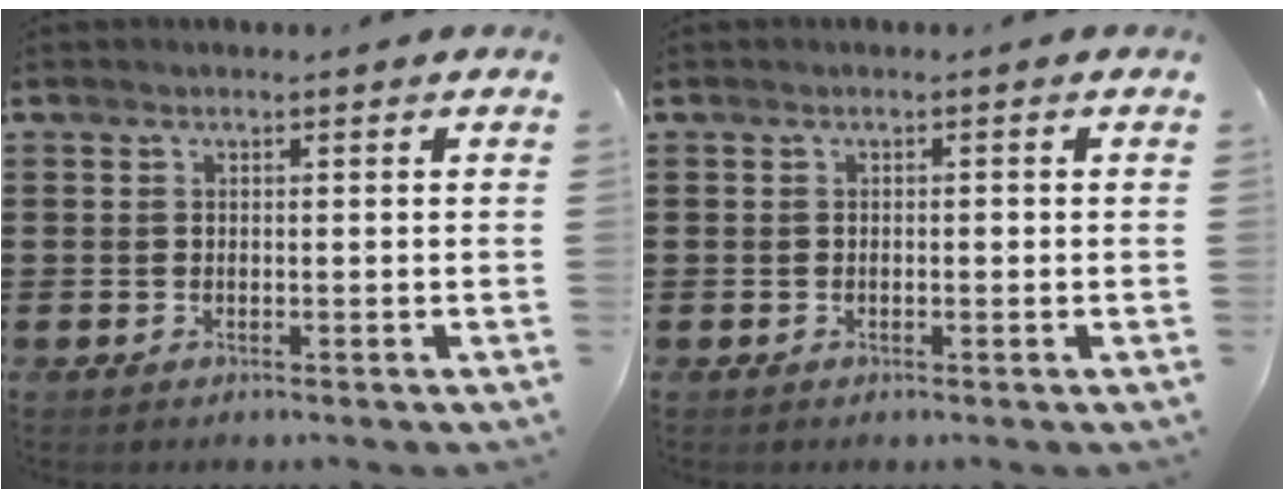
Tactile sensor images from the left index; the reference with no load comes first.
{"total": 0.6, "force": [-0.1, 0.1, 0.6], "torque": [-0.013, -0.003, -0.001]}